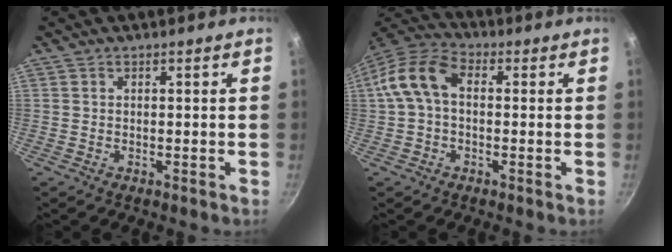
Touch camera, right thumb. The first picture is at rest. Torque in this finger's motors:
{"motor_torque": [0.65, 0.89, 0.53, -0.50, 0.08]}